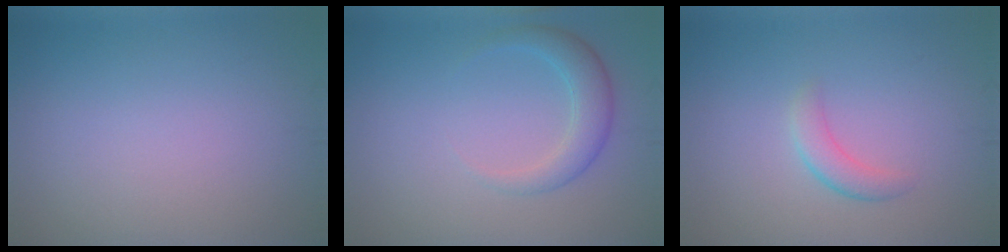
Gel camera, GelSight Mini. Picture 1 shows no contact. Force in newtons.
{"total": 2.7, "press": 2.6, "slide": 0.4}
{"total": 1.8, "press": 1.8, "slide": 0.1}